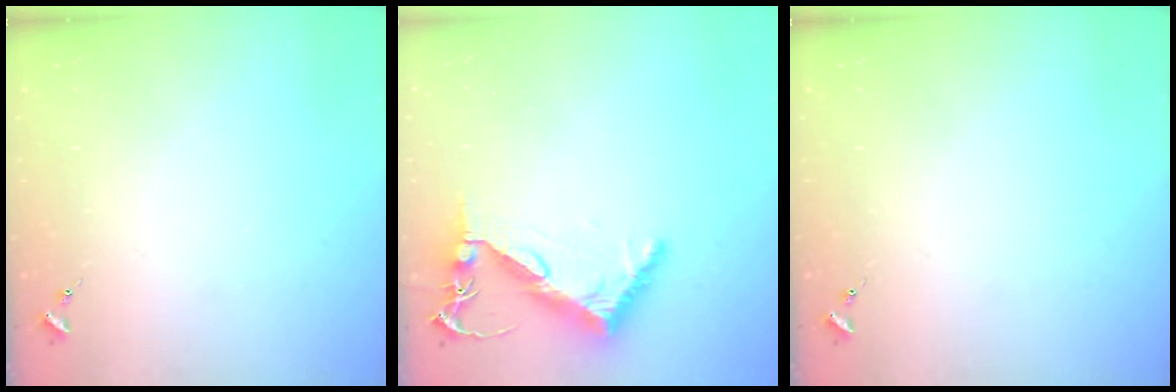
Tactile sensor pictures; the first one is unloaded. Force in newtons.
{"total": 8.3, "press": 8.2, "slide": 1.2}
{"total": 0.0}